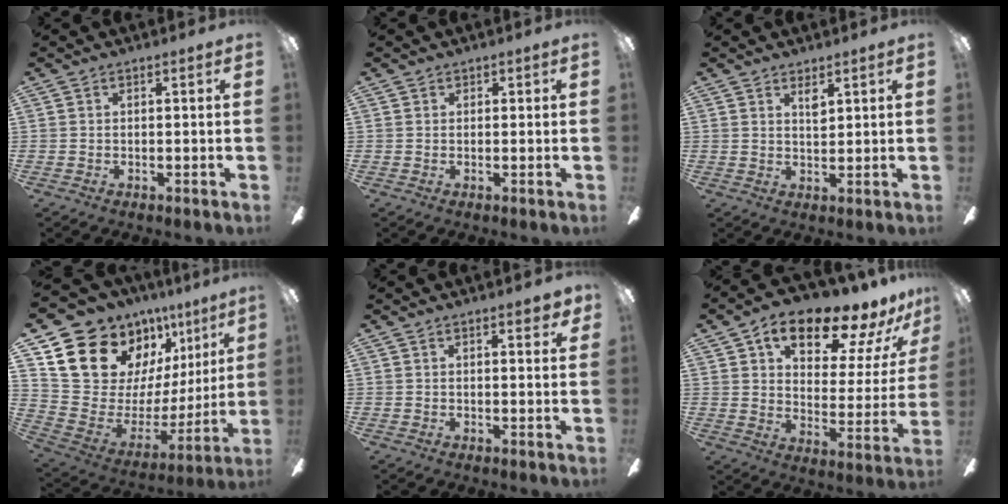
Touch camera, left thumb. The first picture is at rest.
{"total": 0.8, "force": [0.4, 0.6, 0.0], "torque": [0.009, -0.001, 0.006]}
{"total": 2.8, "force": [2.2, 1.0, 1.4], "torque": [-0.016, -0.011, 0.037]}
{"total": 18.3, "force": [12.4, 11.6, 6.8], "torque": [-0.122, -0.091, 0.251]}
{"total": 3.2, "force": [2.0, 0.8, 2.3], "torque": [-0.026, -0.007, 0.029]}
{"total": 18.4, "force": [13.4, 7.3, 10.3], "torque": [-0.157, -0.085, 0.222]}